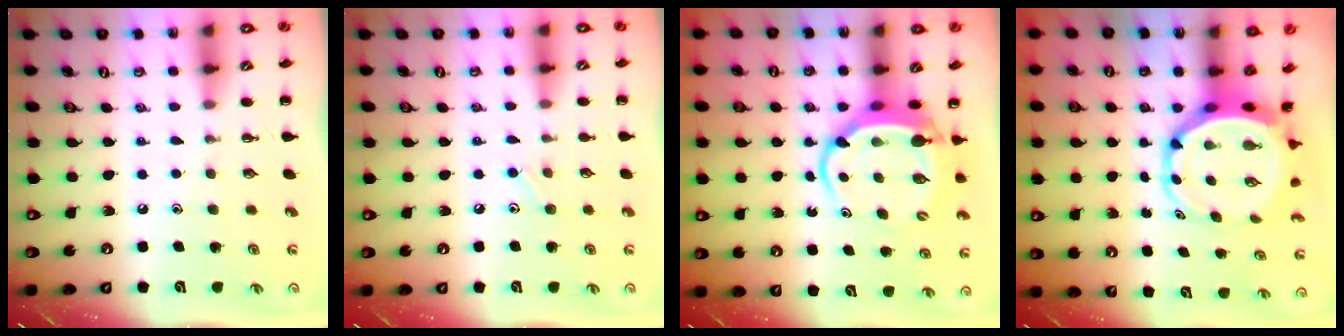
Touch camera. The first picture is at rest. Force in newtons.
{"total": 6.6, "press": 6.2, "slide": 2.3}
{"total": 6.7, "press": 6.4, "slide": 1.8}
{"total": 7.2, "press": 6.9, "slide": 2.2}